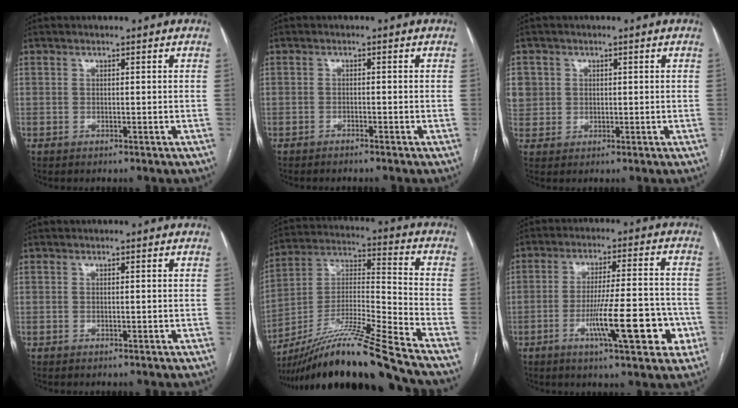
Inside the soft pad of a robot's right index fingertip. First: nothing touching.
{"total": 1.3, "force": [-1.2, -0.2, 0.5], "torque": [-0.008, 0.000, -0.018]}
{"total": 6.2, "force": [1.5, 5.9, 1.4], "torque": [-0.047, 0.017, 0.040]}
{"total": 0.0}
{"total": 20.6, "force": [-17.0, -1.7, 11.5], "torque": [-0.221, -0.014, -0.308]}
{"total": 12.6, "force": [-4.5, 2.0, 11.6], "torque": [-0.183, 0.007, -0.064]}